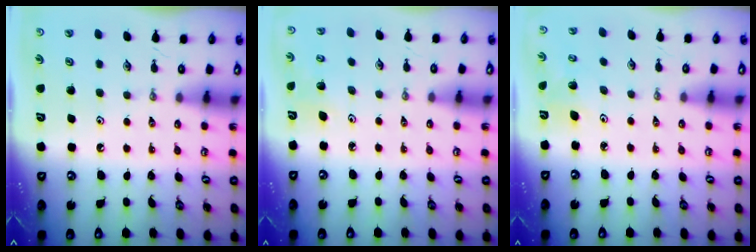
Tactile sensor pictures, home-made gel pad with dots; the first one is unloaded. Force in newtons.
{"total": 4.7, "press": 4.2, "slide": 2.0}
{"total": 4.7, "press": 4.6, "slide": 0.7}